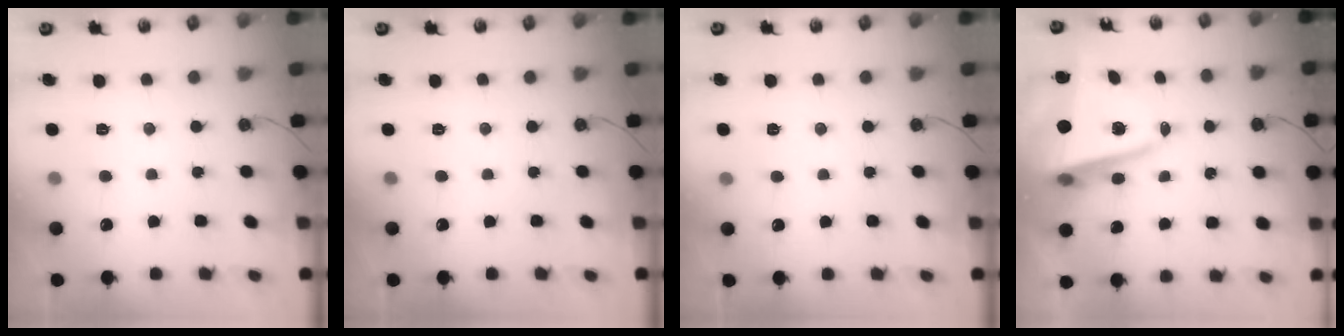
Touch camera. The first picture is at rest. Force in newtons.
{"total": 0.0}
{"total": 4.8, "press": 2.1, "slide": 4.3}
{"total": 9.8, "press": 9.7, "slide": 1.4}